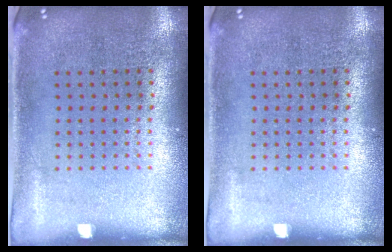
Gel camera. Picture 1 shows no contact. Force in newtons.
{"total": 0.0}